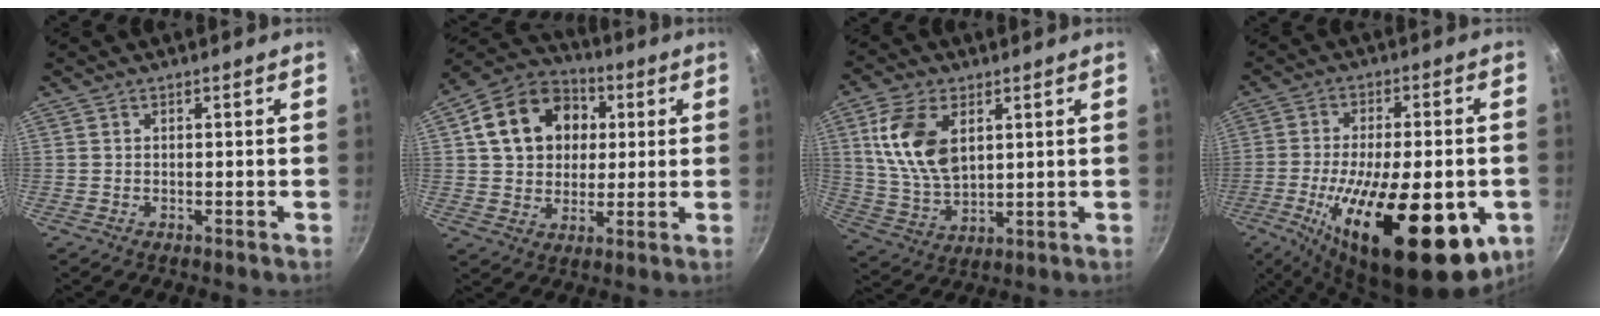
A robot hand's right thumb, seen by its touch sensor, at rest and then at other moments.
{"total": 16.9, "force": [3.8, 13.4, 9.5], "torque": [-0.139, 0.021, 0.056]}
{"total": 13.4, "force": [4.1, 7.9, 10.0], "torque": [-0.182, -0.020, 0.087]}
{"total": 27.3, "force": [-8.4, 10.9, 23.5], "torque": [-0.355, 0.000, -0.121]}